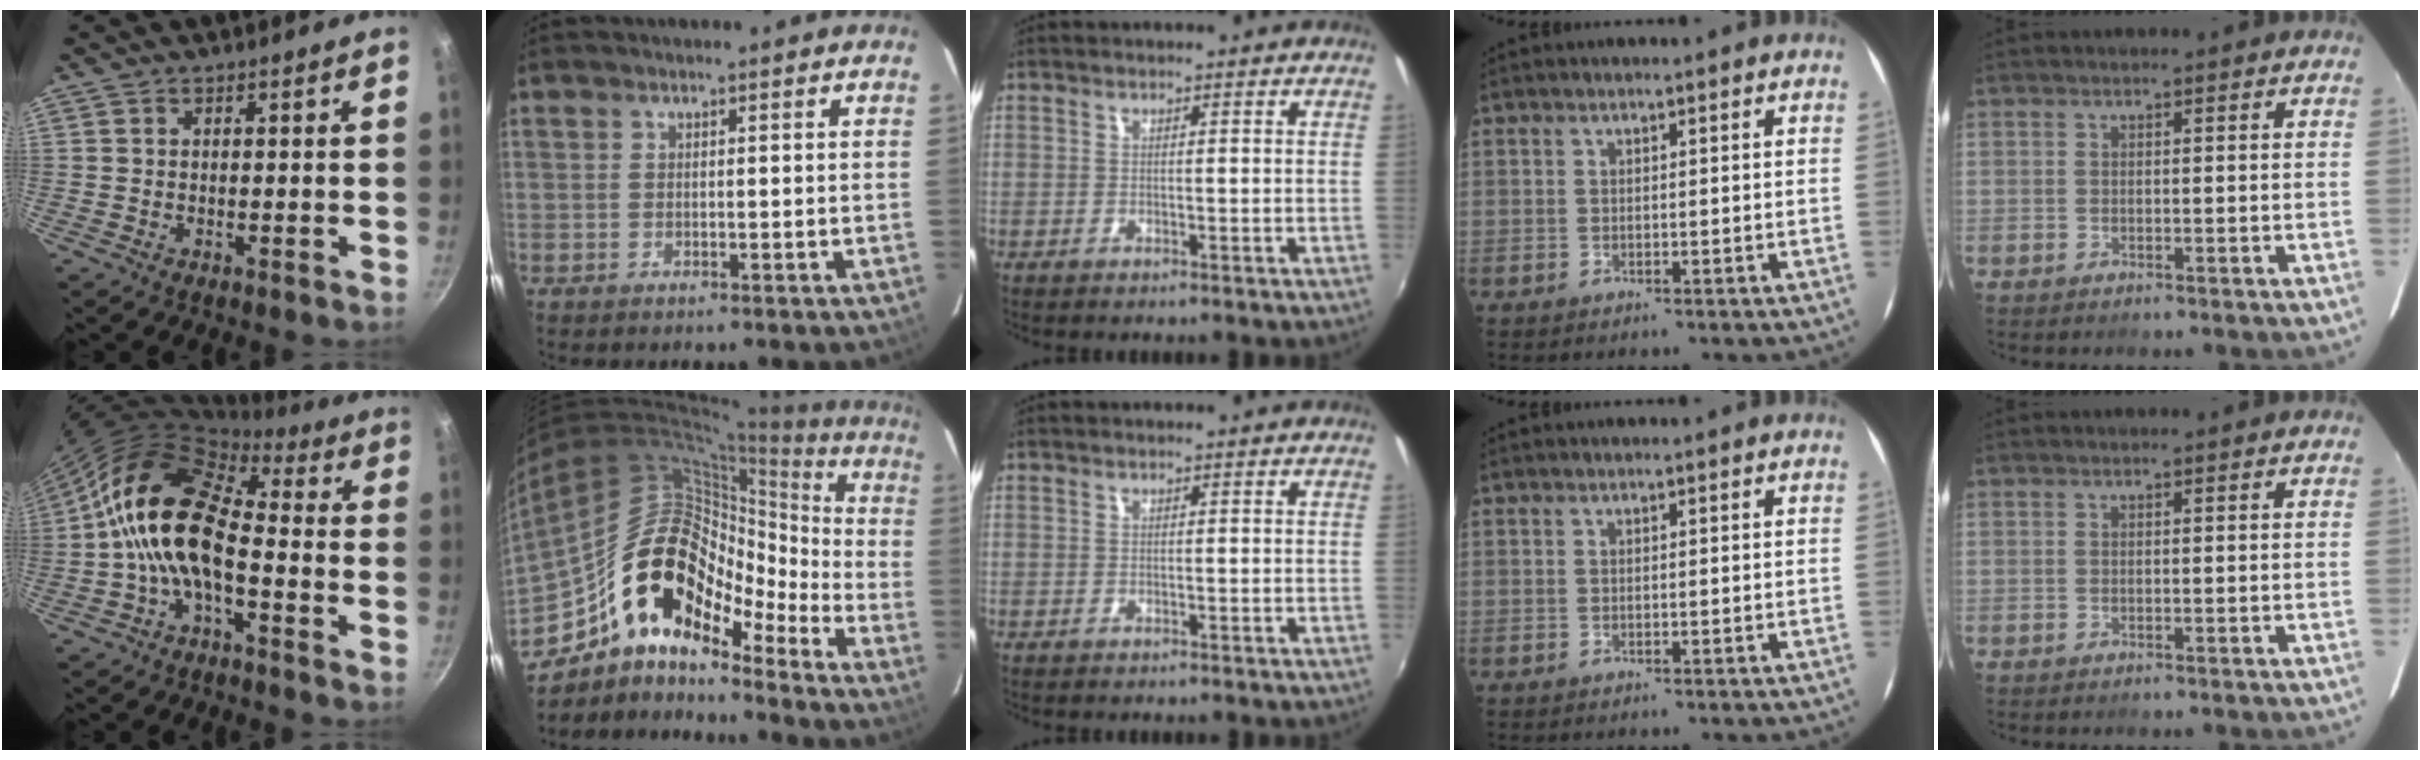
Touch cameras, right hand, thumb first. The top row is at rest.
{"thumb": {"total": 14.6, "force": [-2.4, 8.0, 12.0], "torque": [-0.203, 0.038, -0.063]}, "index": {"total": 21.3, "force": [-12.8, 11.5, 12.5], "torque": [-0.227, 0.028, -0.235]}}